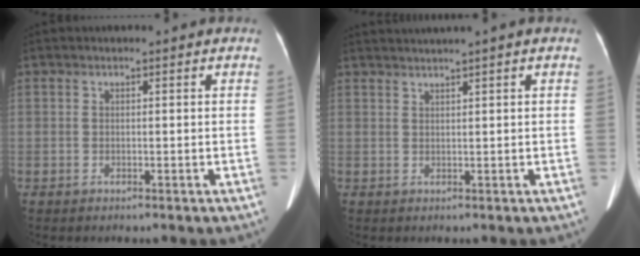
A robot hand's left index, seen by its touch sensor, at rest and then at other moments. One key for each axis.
{"total": 3.1, "fx": 2.5, "fy": -1.0, "fz": 1.6, "tx": -0.026, "ty": 0.019, "tz": 0.049}